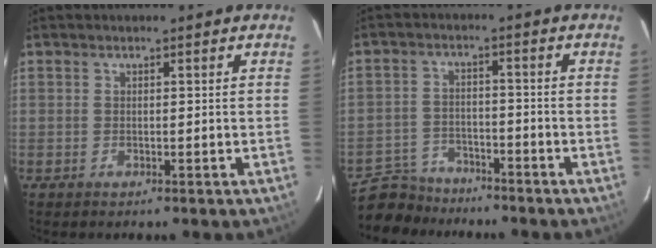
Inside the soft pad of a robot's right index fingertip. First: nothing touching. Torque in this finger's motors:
{"motor_torque": [-0.32, -0.09, -1.05, -0.21]}